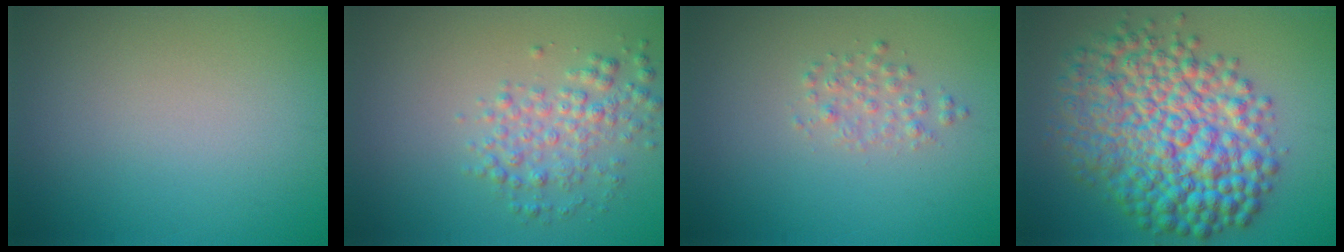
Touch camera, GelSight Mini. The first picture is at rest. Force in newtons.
{"total": 3.0, "press": 3.0, "slide": 0.0}
{"total": 1.4, "press": 1.4, "slide": 0.0}
{"total": 11.0, "press": 11.0, "slide": 0.1}